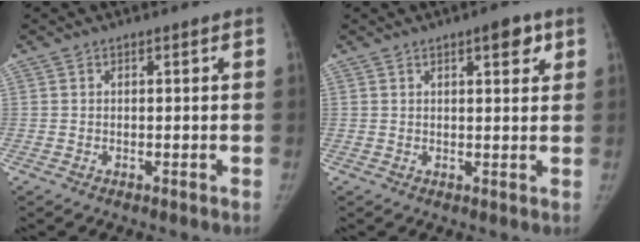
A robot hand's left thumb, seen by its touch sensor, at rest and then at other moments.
{"total": 4.3, "force": [2.3, 1.5, 3.3], "torque": [-0.033, -0.008, 0.029]}